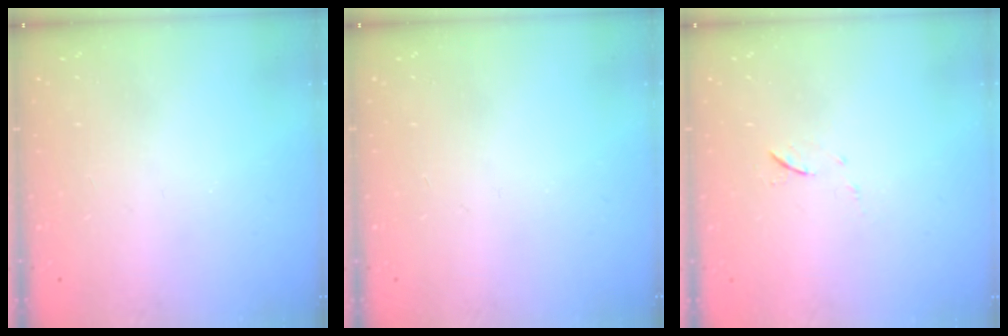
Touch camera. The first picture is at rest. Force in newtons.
{"total": 0.0}
{"total": 5.2, "press": 5.1, "slide": 0.7}